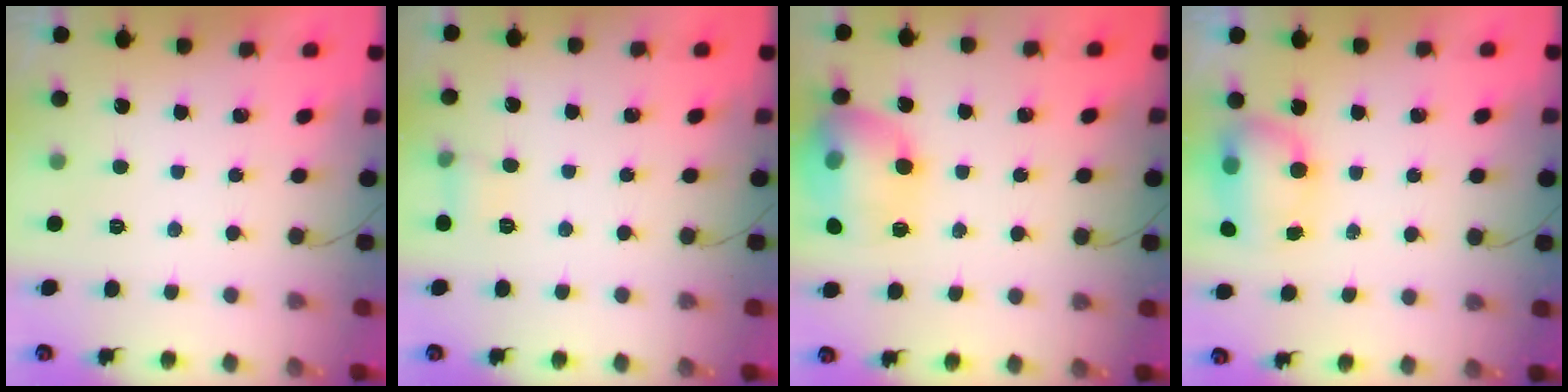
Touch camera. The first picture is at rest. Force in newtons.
{"total": 5.6, "press": 5.2, "slide": 2.0}
{"total": 16.5, "press": 16.5, "slide": 1.3}
{"total": 7.9, "press": 7.6, "slide": 2.3}